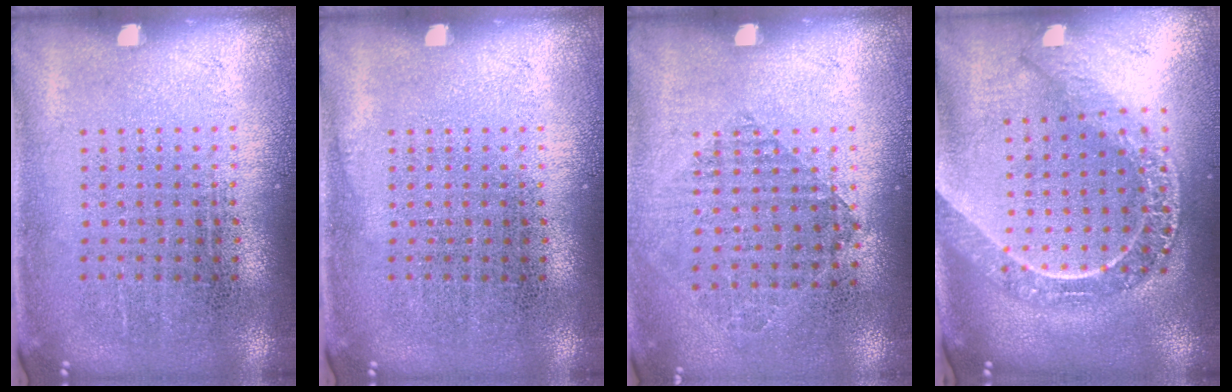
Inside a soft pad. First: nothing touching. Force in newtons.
{"total": 0.0}
{"total": 0.8, "press": 0.8, "slide": 0.2}
{"total": 2.3, "press": 2.0, "slide": 1.2}